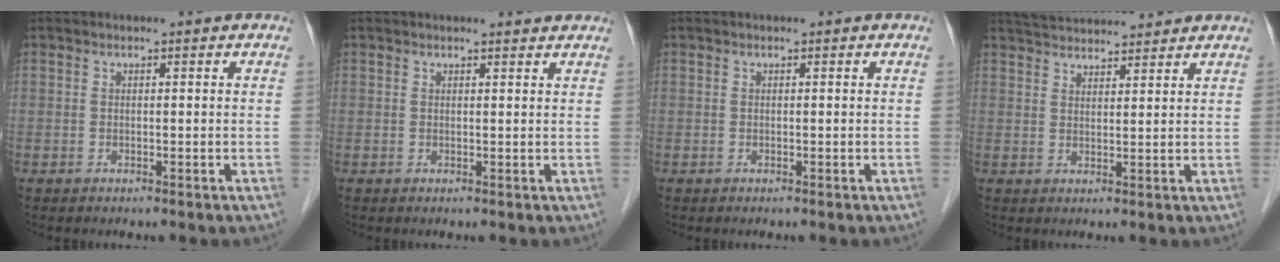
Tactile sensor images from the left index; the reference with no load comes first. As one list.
[{"total": 2.0, "force": [2.0, 0.0, 0.3], "torque": [-0.011, 0.000, 0.019]}, {"total": 0.0}, {"total": 9.9, "force": [9.4, 1.2, 2.9], "torque": [-0.053, 0.034, 0.144]}]